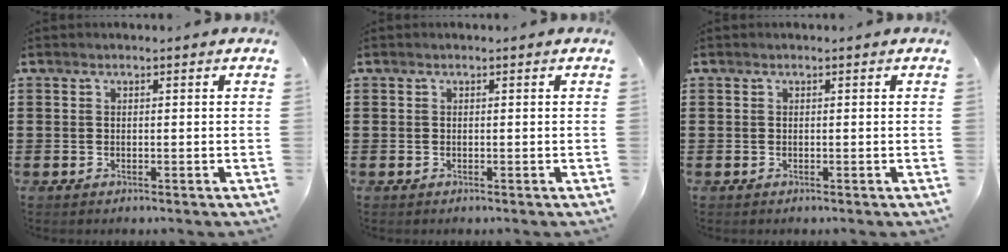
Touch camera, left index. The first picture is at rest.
{"total": 0.0}
{"total": 0.0}